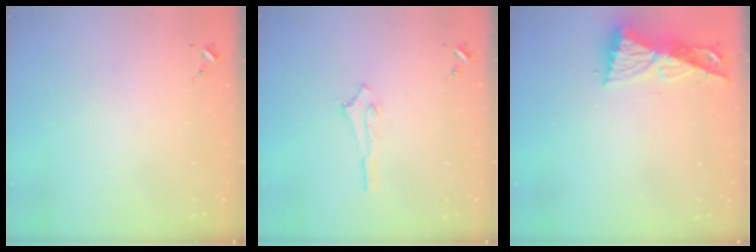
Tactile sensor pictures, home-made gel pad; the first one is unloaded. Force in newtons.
{"total": 2.9, "press": 2.9, "slide": 0.2}
{"total": 9.9, "press": 9.8, "slide": 0.6}